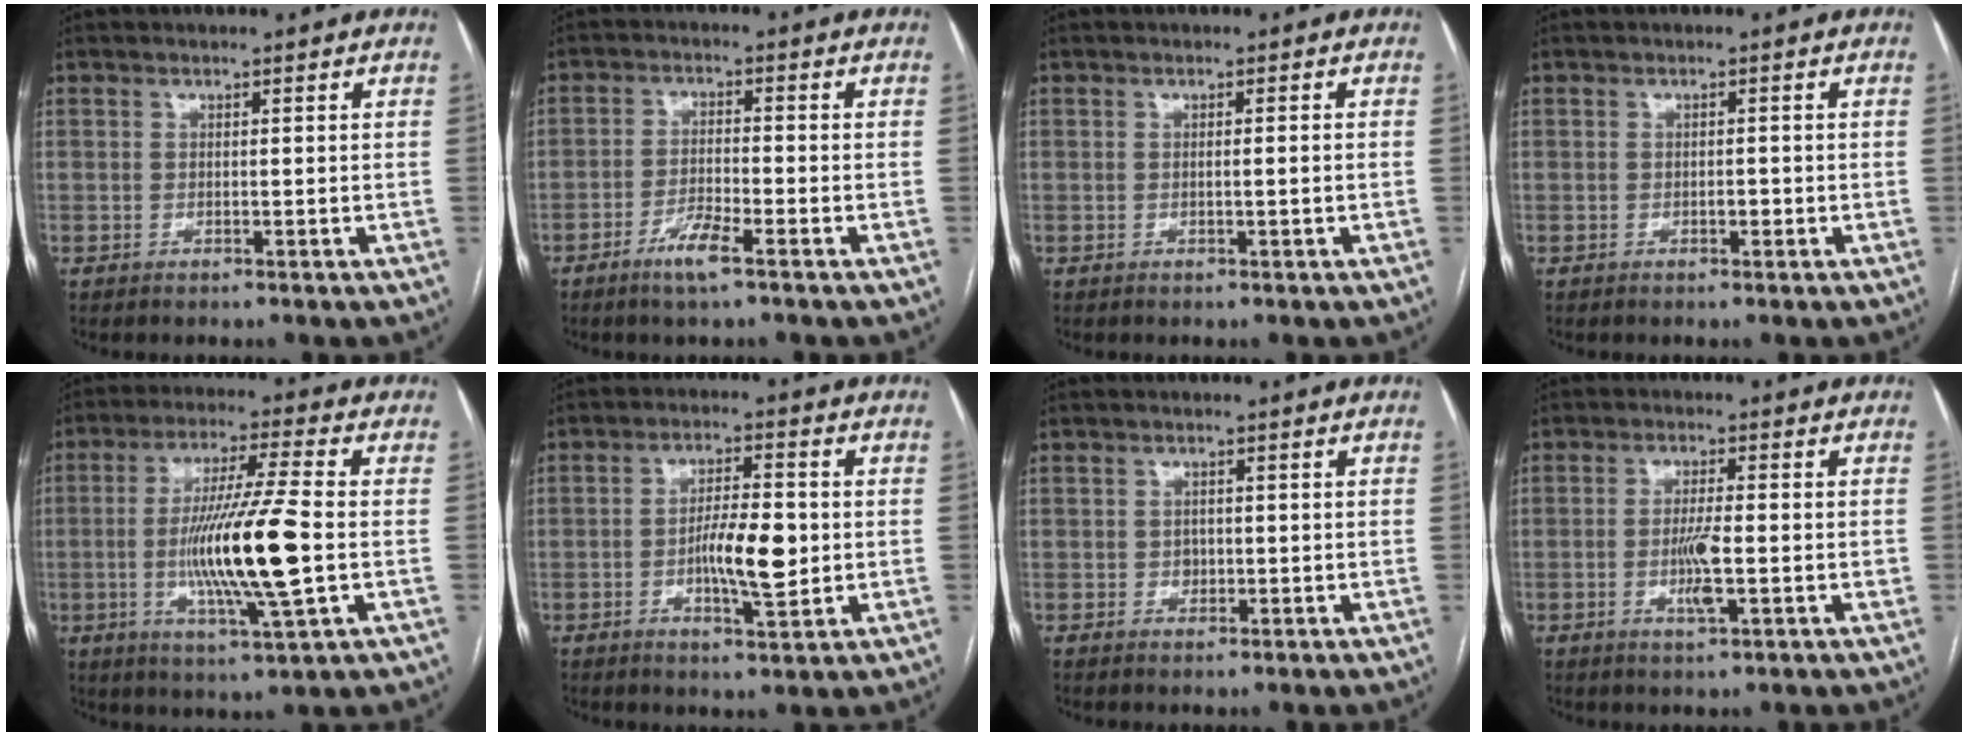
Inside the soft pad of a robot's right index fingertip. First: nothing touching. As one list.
[{"total": 4.7, "force": [-3.0, 0.3, 3.6], "torque": [-0.071, -0.005, -0.060]}, {"total": 1.1, "force": [-0.2, -0.2, 1.1], "torque": [-0.019, -0.001, -0.001]}, {"total": 1.0, "force": [-0.4, 0.5, 0.8], "torque": [-0.012, 0.002, -0.006]}, {"total": 14.8, "force": [-1.9, 0.2, 14.7], "torque": [-0.280, -0.011, -0.037]}, {"total": 8.0, "force": [-1.0, 1.9, 7.7], "torque": [-0.138, 0.001, -0.017]}, {"total": 1.4, "force": [-0.2, 1.2, 0.7], "torque": [-0.011, 0.003, 0.000]}, {"total": 5.0, "force": [-1.2, 0.7, 4.8], "torque": [-0.089, -0.006, -0.021]}]